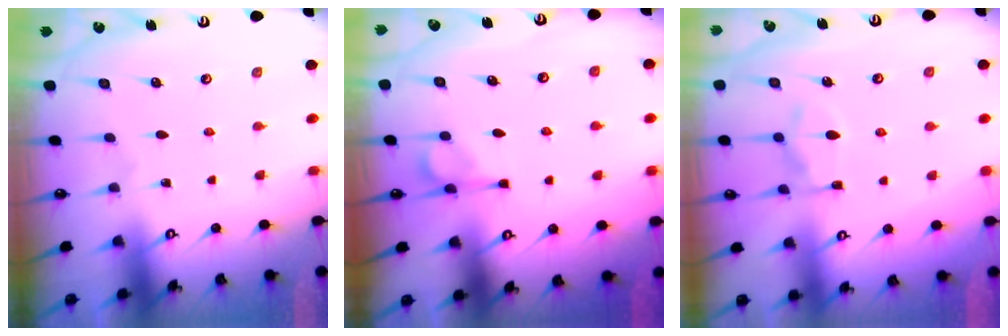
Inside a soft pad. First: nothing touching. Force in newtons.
{"total": 4.5, "press": 4.4, "slide": 0.8}
{"total": 9.5, "press": 9.4, "slide": 1.2}